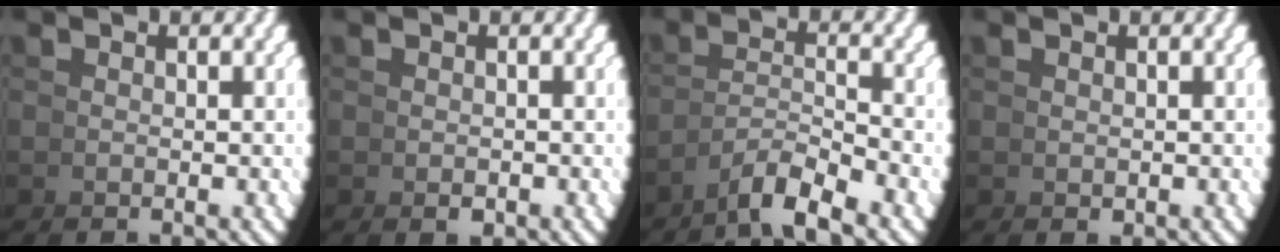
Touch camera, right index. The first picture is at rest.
{"total": 0.5, "force": [-0.4, 0.2, 0.3], "torque": [0.001, -0.007, -0.001]}
{"total": 3.9, "force": [-2.7, 1.4, 2.5], "torque": [-0.035, 0.000, -0.047]}
{"total": 0.0}